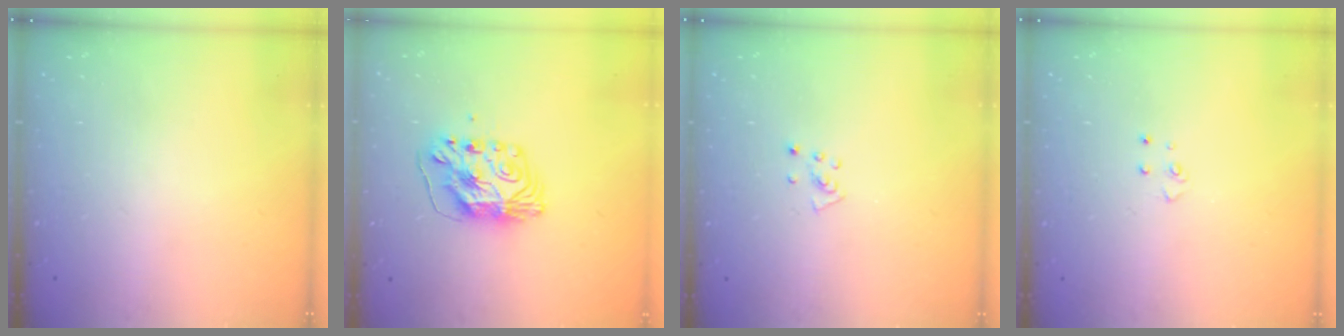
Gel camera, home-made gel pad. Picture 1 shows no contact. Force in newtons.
{"total": 9.2, "press": 9.2, "slide": 0.9}
{"total": 3.8, "press": 3.8, "slide": 0.4}
{"total": 4.0, "press": 3.9, "slide": 0.4}